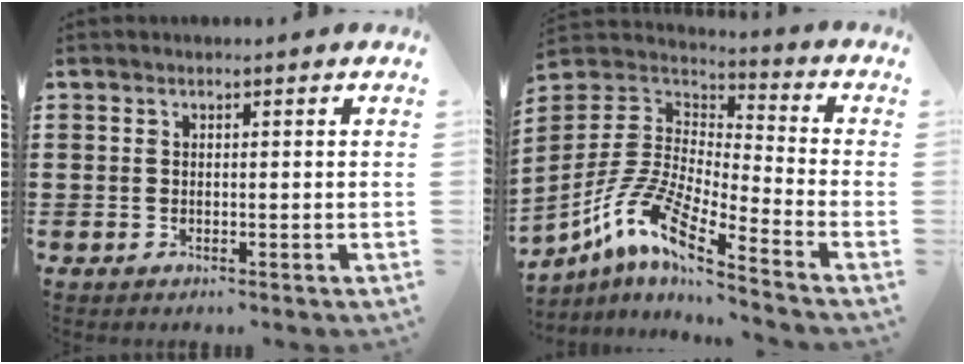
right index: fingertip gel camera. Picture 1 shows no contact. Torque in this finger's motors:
{"motor_torque": [2.00, 0.14, -0.90, -0.21]}